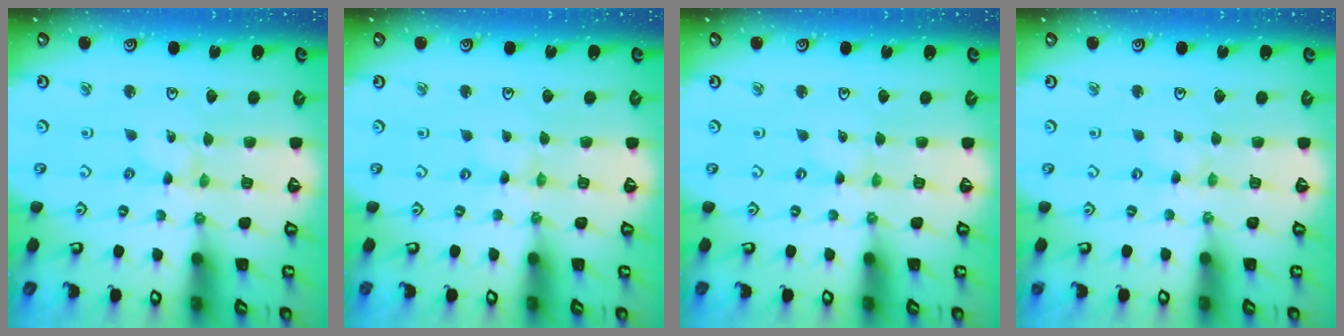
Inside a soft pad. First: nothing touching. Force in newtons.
{"total": 0.0}
{"total": 0.0}
{"total": 0.8, "press": 0.8, "slide": 0.2}